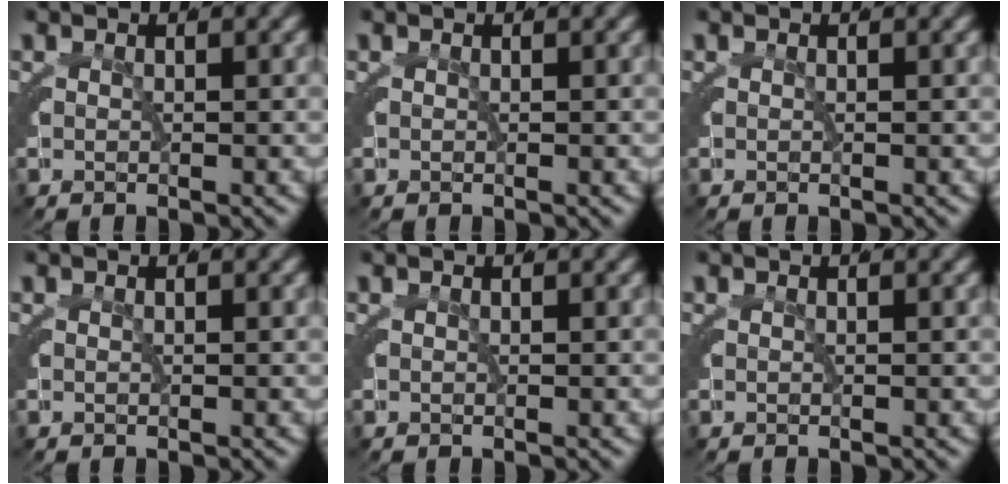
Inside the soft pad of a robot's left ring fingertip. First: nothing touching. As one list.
[{"total": 0.0}, {"total": 0.0}, {"total": 0.0}, {"total": 0.0}, {"total": 0.0}]